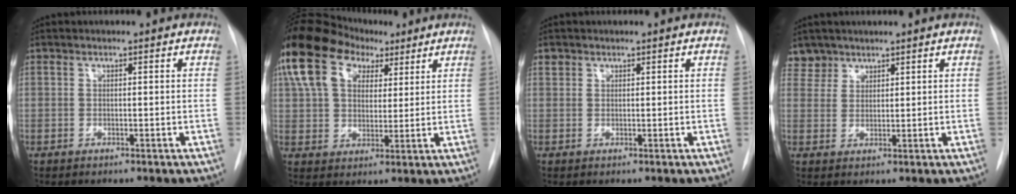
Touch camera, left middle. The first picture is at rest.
{"total": 15.7, "force": [8.4, 9.9, 8.8], "torque": [-0.189, 0.057, 0.148]}
{"total": 0.8, "force": [0.6, 0.6, 0.0], "torque": [0.007, 0.004, 0.008]}
{"total": 3.1, "force": [2.6, 1.6, -0.6], "torque": [0.022, 0.006, 0.049]}